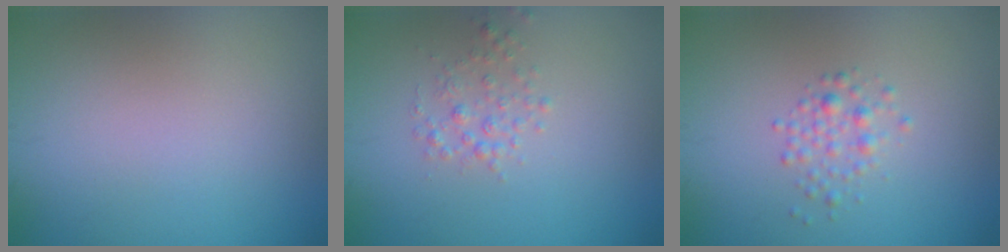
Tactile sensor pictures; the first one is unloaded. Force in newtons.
{"total": 1.5, "press": 1.5, "slide": 0.0}
{"total": 1.6, "press": 1.6, "slide": 0.0}